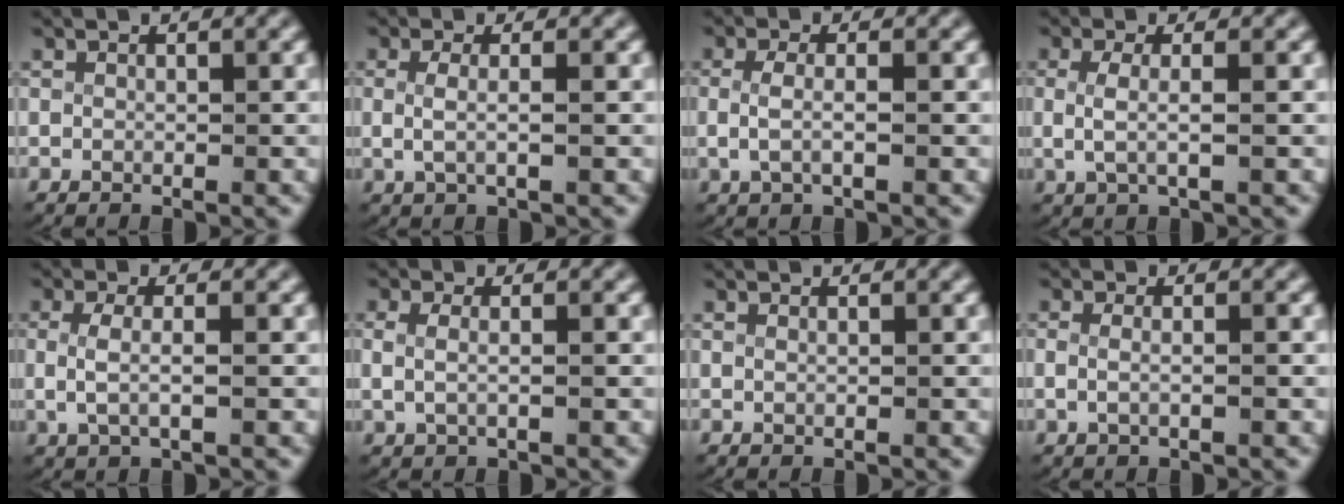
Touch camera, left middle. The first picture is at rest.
{"total": 2.3, "force": [0.0, 0.7, 2.1], "torque": [-0.055, -0.008, 0.006]}
{"total": 2.6, "force": [-0.3, 1.1, 2.3], "torque": [-0.060, -0.009, -0.001]}
{"total": 2.8, "force": [0.1, 0.9, 2.6], "torque": [-0.067, -0.007, 0.009]}
{"total": 2.9, "force": [-0.1, 1.2, 2.6], "torque": [-0.068, -0.008, 0.005]}
{"total": 2.5, "force": [0.1, 1.4, 2.0], "torque": [-0.056, -0.004, 0.005]}
{"total": 0.0}
{"total": 1.6, "force": [-0.4, 0.5, 1.4], "torque": [-0.043, -0.009, -0.003]}